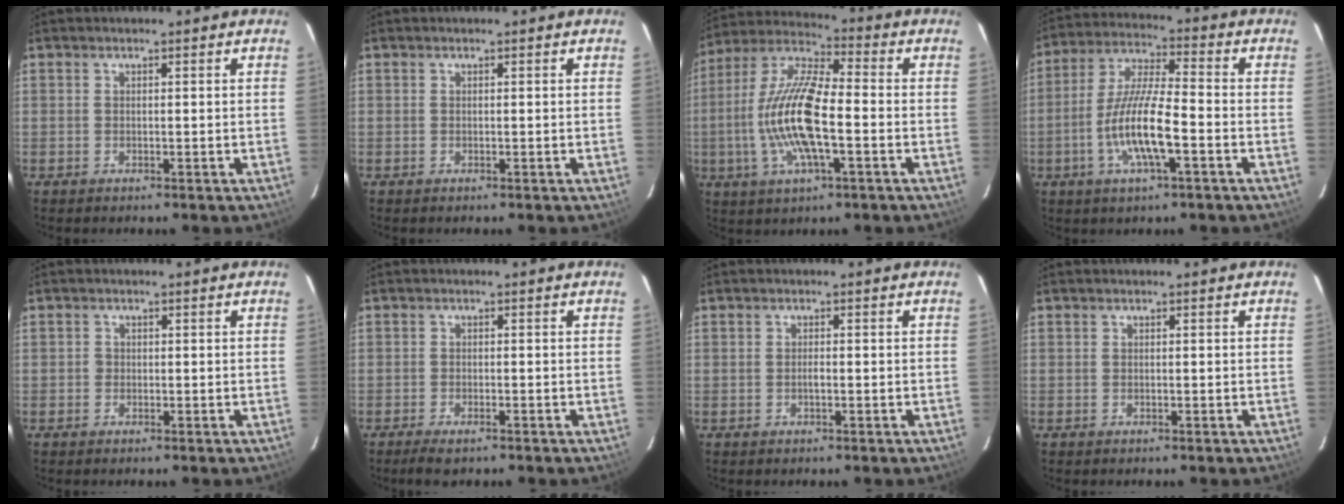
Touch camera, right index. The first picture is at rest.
{"total": 0.0}
{"total": 16.1, "force": [-3.2, 4.6, 15.1], "torque": [-0.304, -0.001, -0.067]}
{"total": 12.3, "force": [-4.2, 2.2, 11.3], "torque": [-0.233, -0.004, -0.081]}
{"total": 0.9, "force": [-0.3, 0.8, 0.0], "torque": [0.002, 0.001, -0.005]}
{"total": 3.2, "force": [-2.5, 0.9, 1.9], "torque": [-0.046, -0.009, -0.044]}
{"total": 1.0, "force": [-0.3, 0.3, 0.9], "torque": [-0.017, 0.002, -0.005]}
{"total": 0.0}